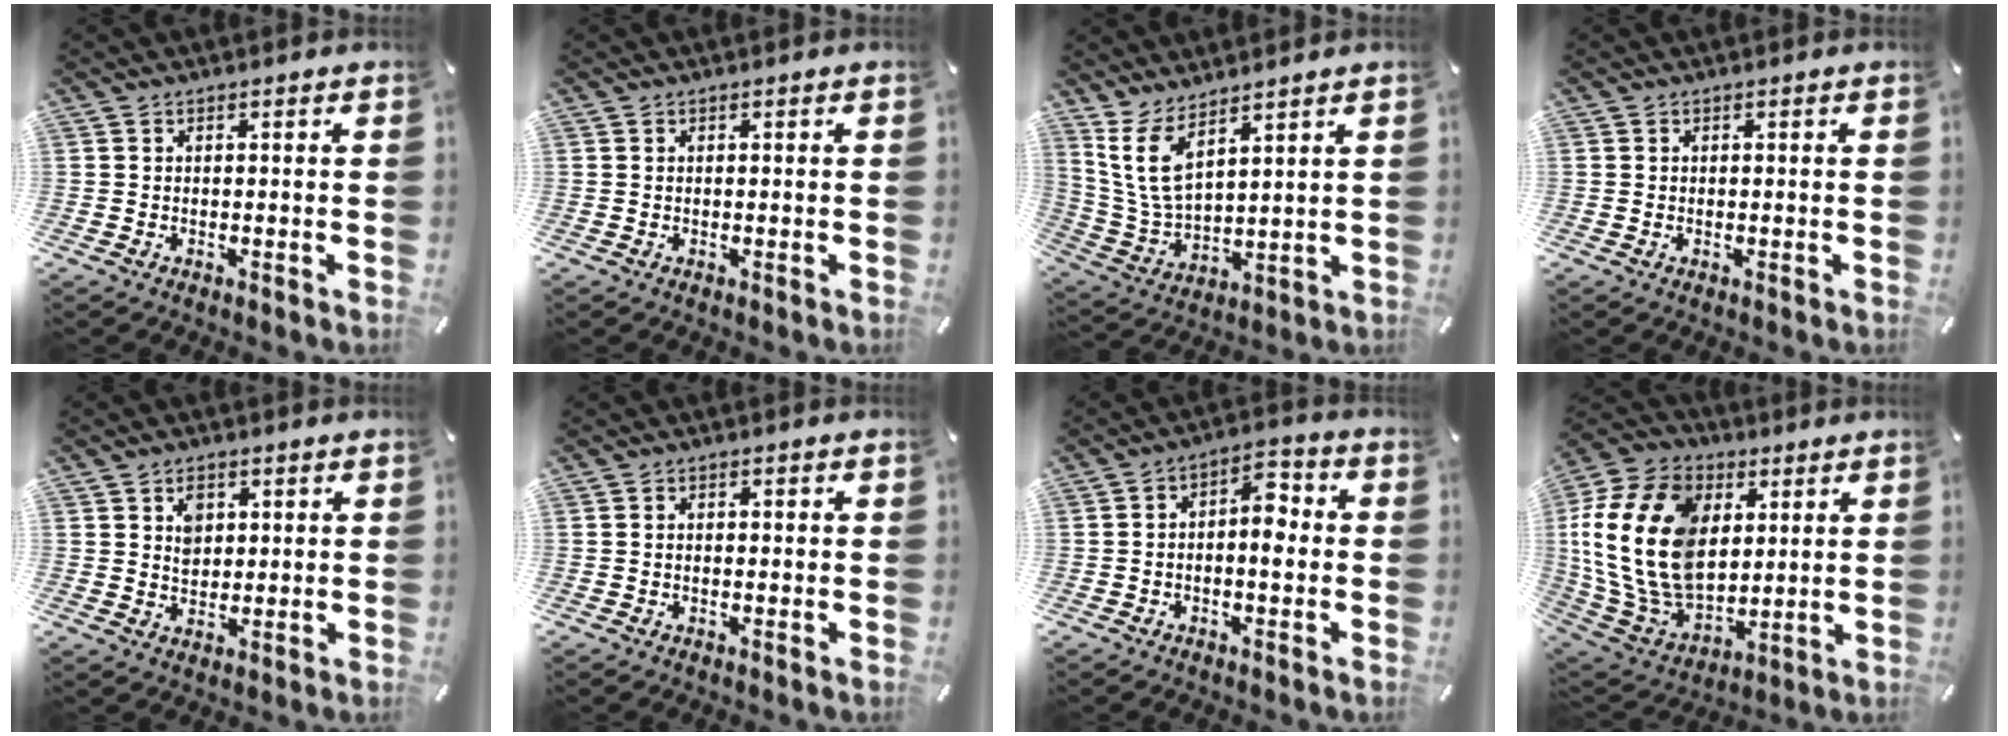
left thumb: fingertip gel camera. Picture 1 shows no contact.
{"total": 0.0}
{"total": 9.5, "force": [6.3, 3.9, 5.9], "torque": [-0.152, -0.030, 0.117]}
{"total": 0.0}
{"total": 4.1, "force": [1.4, 3.5, 1.7], "torque": [-0.018, -0.002, 0.019]}
{"total": 1.3, "force": [-0.2, 0.9, 0.9], "torque": [-0.018, 0.004, -0.006]}
{"total": 6.4, "force": [-1.2, 3.6, 5.1], "torque": [-0.072, 0.011, -0.025]}
{"total": 22.7, "force": [4.5, 16.6, 14.9], "torque": [-0.332, -0.018, 0.081]}